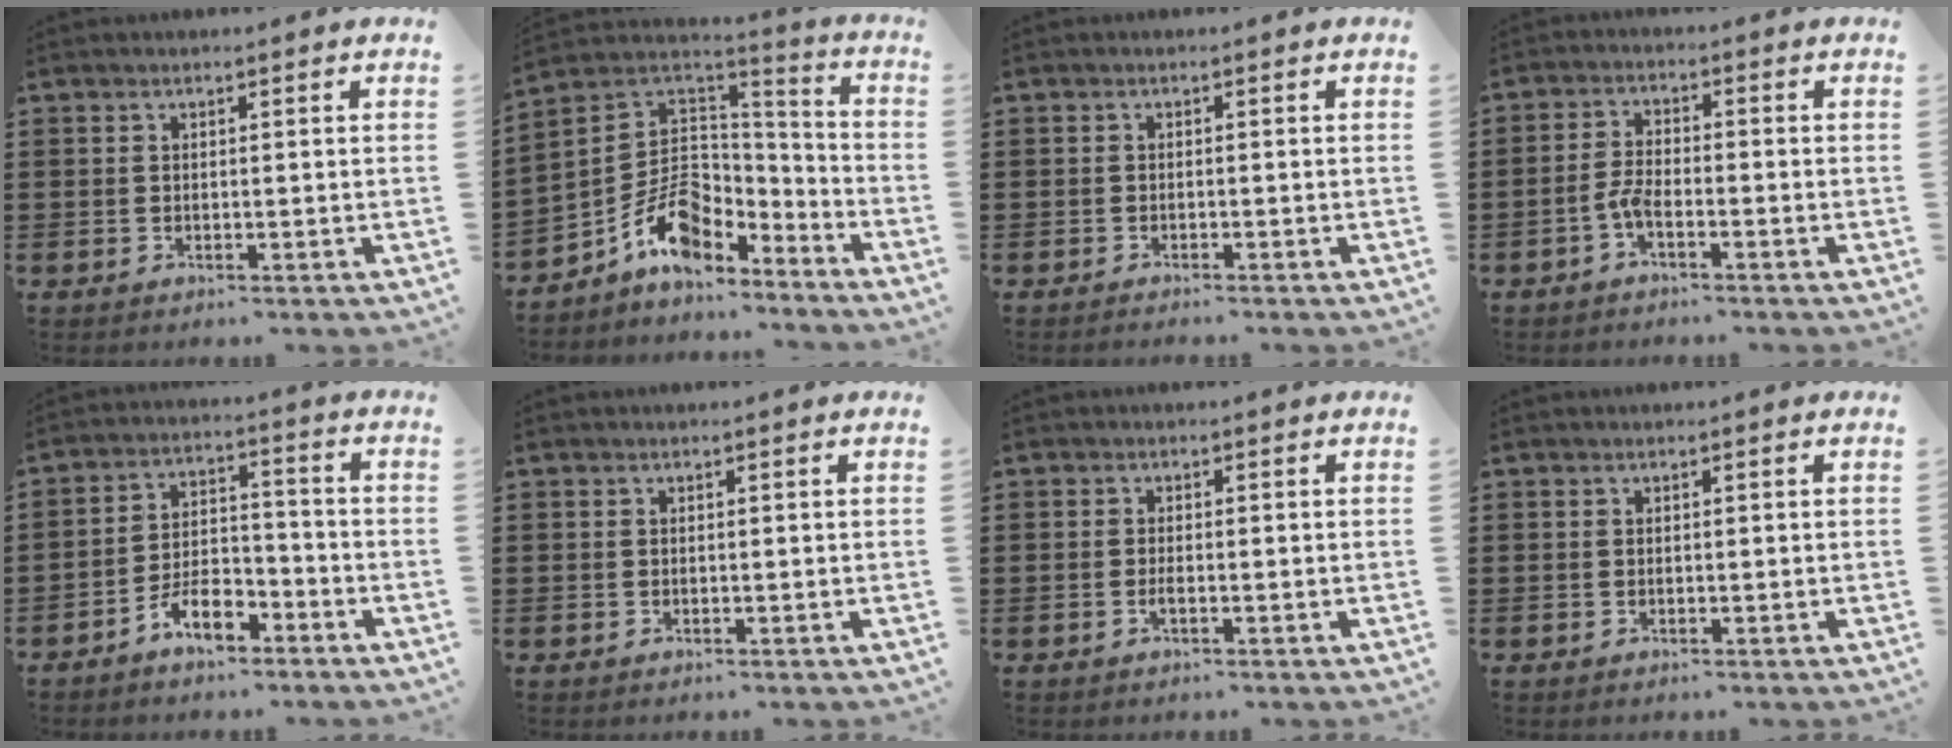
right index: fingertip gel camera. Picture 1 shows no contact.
{"total": 9.6, "force": [-5.1, 6.4, 5.0], "torque": [-0.121, 0.004, -0.095]}
{"total": 0.7, "force": [-0.7, 0.0, 0.1], "torque": [-0.004, -0.002, -0.014]}
{"total": 3.3, "force": [-1.8, 0.8, 2.6], "torque": [-0.069, -0.007, -0.039]}
{"total": 6.3, "force": [-4.5, 2.5, 3.5], "torque": [-0.070, 0.013, -0.085]}
{"total": 0.0}
{"total": 1.1, "force": [-0.5, 0.1, 1.0], "torque": [-0.021, -0.007, -0.007]}
{"total": 0.0}